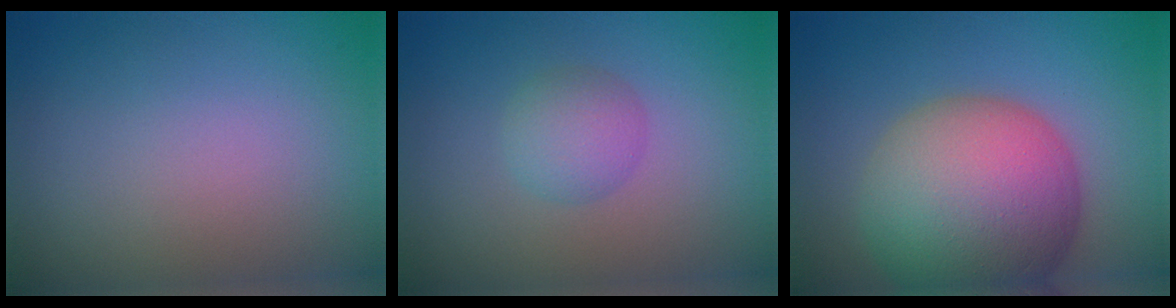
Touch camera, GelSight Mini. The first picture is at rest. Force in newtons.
{"total": 2.4, "press": 2.4, "slide": 0.1}
{"total": 13.1, "press": 13.0, "slide": 0.8}